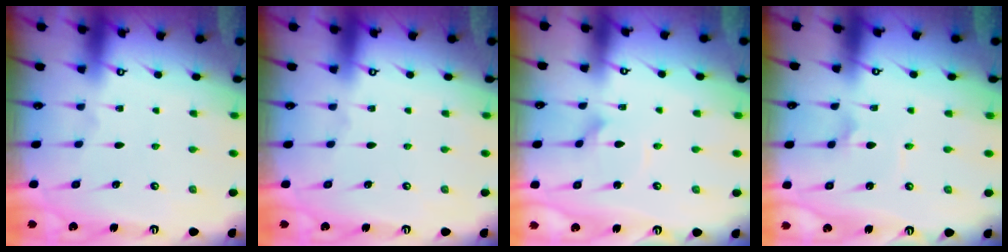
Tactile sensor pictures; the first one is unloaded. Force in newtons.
{"total": 0.0}
{"total": 1.6, "press": 1.6, "slide": 0.2}
{"total": 1.8, "press": 1.8, "slide": 0.1}